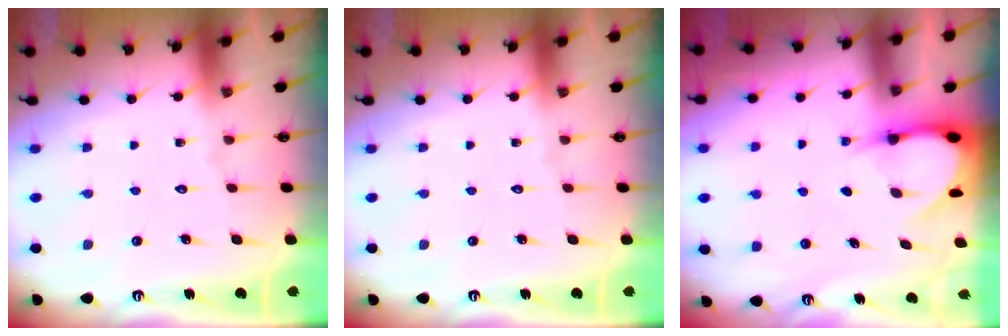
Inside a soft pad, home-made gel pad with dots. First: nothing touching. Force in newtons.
{"total": 0.0}
{"total": 4.7, "press": 4.6, "slide": 0.5}